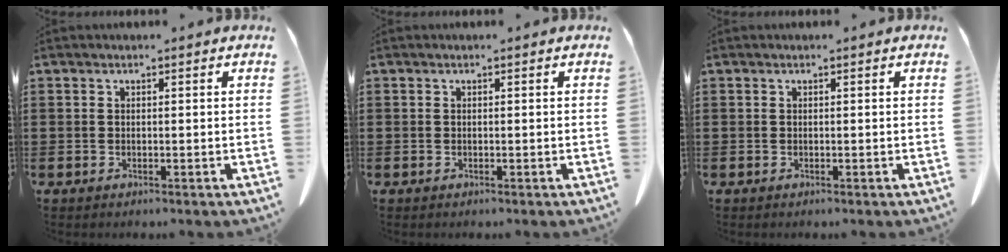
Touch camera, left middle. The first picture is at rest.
{"total": 0.0}
{"total": 0.0}